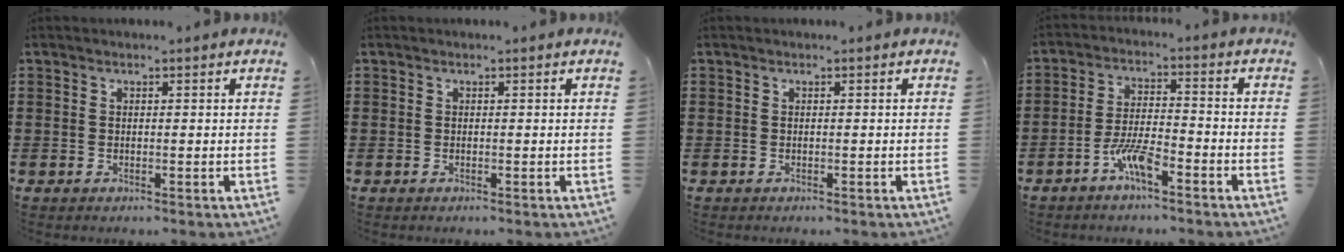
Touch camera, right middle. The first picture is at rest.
{"total": 0.0}
{"total": 0.0}
{"total": 5.8, "force": [-3.7, 1.1, 4.3], "torque": [-0.098, 0.000, -0.073]}